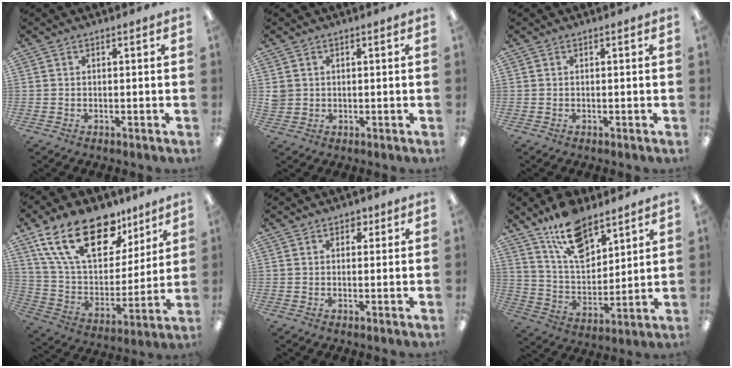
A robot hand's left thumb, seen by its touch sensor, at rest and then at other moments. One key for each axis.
{"total": 2.4, "fx": 0.6, "fy": 2.3, "fz": 0.4, "tx": -0.012, "ty": 0.003, "tz": 0.010}
{"total": 0.0}
{"total": 23.0, "fx": 13.9, "fy": 12.0, "fz": 13.9, "tx": -0.251, "ty": -0.066, "tz": 0.250}
{"total": 2.1, "fx": 1.2, "fy": 1.7, "fz": 0.7, "tx": 0.003, "ty": -0.002, "tz": 0.018}
{"total": 14.9, "fx": 10.6, "fy": 7.2, "fz": 7.5, "tx": -0.128, "ty": -0.057, "tz": 0.193}